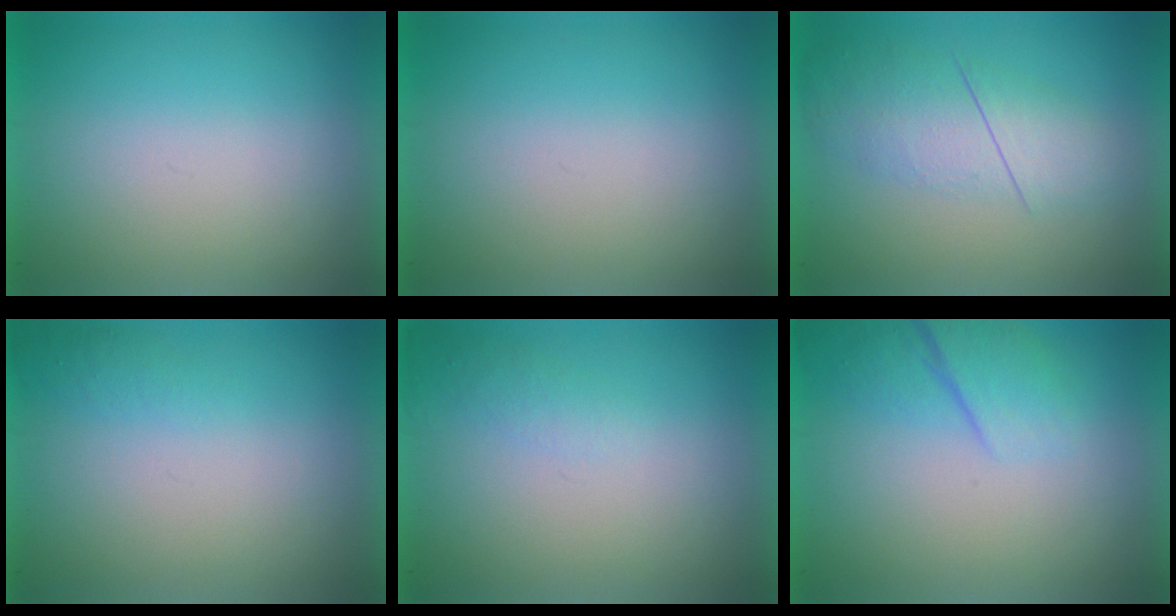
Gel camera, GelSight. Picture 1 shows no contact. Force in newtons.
{"total": 0.0}
{"total": 3.0}
{"total": 1.0}
{"total": 1.3}
{"total": 2.5}